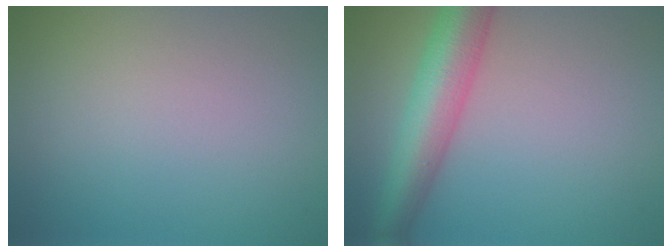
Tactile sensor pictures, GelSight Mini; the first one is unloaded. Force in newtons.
{"total": 6.5, "press": 6.5, "slide": 0.2}